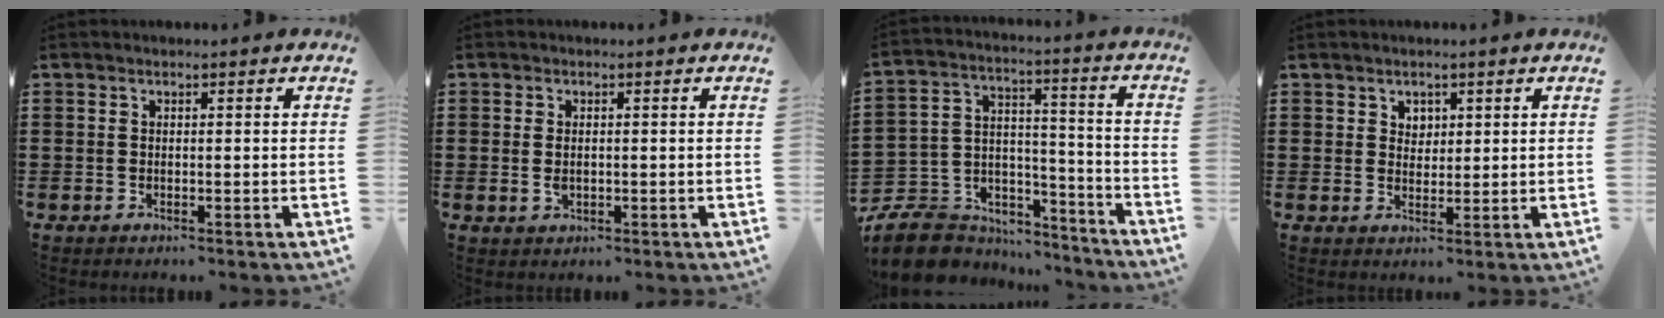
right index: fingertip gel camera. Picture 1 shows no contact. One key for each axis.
{"total": 1.7, "fx": 0.0, "fy": 1.0, "fz": 1.4, "tx": -0.037, "ty": 0.002, "tz": -0.003}
{"total": 7.9, "fx": -6.4, "fy": 4.4, "fz": 1.4, "tx": -0.046, "ty": 0.011, "tz": -0.122}
{"total": 2.3, "fx": 1.4, "fy": 1.7, "fz": 0.4, "tx": -0.014, "ty": 0.009, "tz": 0.025}